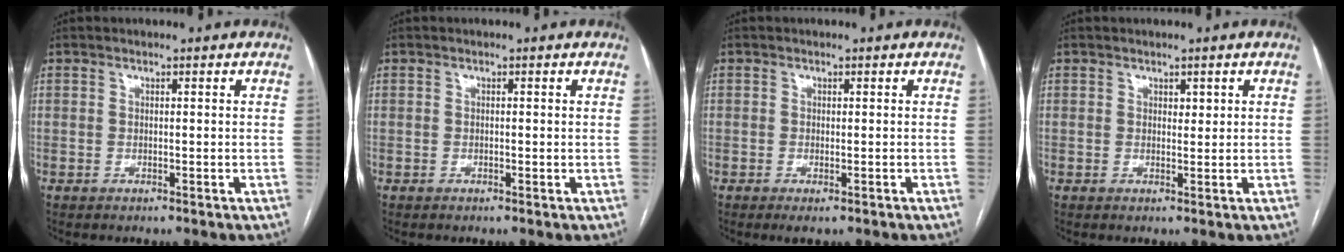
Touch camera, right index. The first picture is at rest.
{"total": 0.6, "force": [-0.1, 0.2, 0.5], "torque": [-0.009, 0.000, -0.001]}
{"total": 1.5, "force": [-1.0, 0.2, 1.1], "torque": [-0.014, -0.003, -0.013]}
{"total": 0.8, "force": [0.5, 0.5, 0.5], "torque": [-0.002, -0.001, 0.006]}